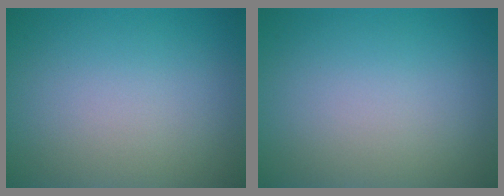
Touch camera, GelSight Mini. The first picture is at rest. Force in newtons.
{"total": 0.0}